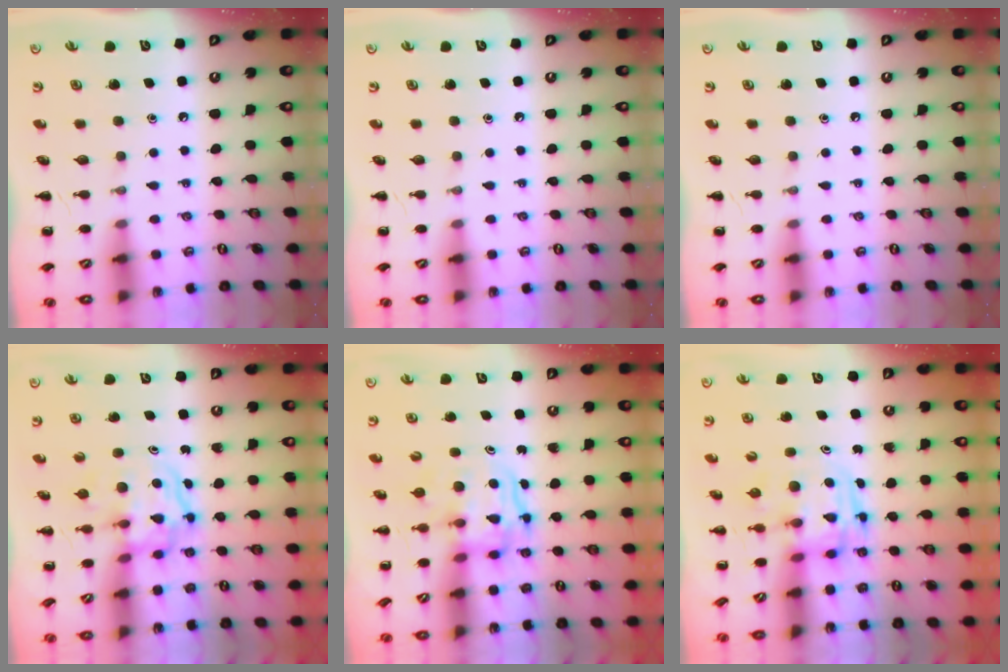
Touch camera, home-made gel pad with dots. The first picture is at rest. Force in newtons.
{"total": 0.0}
{"total": 0.0}
{"total": 3.8, "press": 3.8, "slide": 0.5}
{"total": 3.6, "press": 3.6, "slide": 0.3}
{"total": 3.1, "press": 3.1, "slide": 0.5}